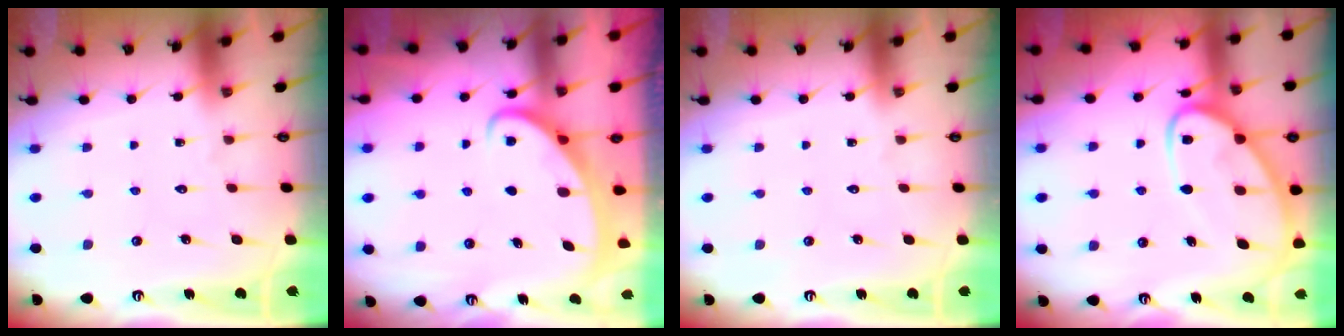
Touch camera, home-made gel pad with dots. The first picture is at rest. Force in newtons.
{"total": 2.5, "press": 2.5, "slide": 0.3}
{"total": 0.0}
{"total": 12.9, "press": 12.9, "slide": 0.9}